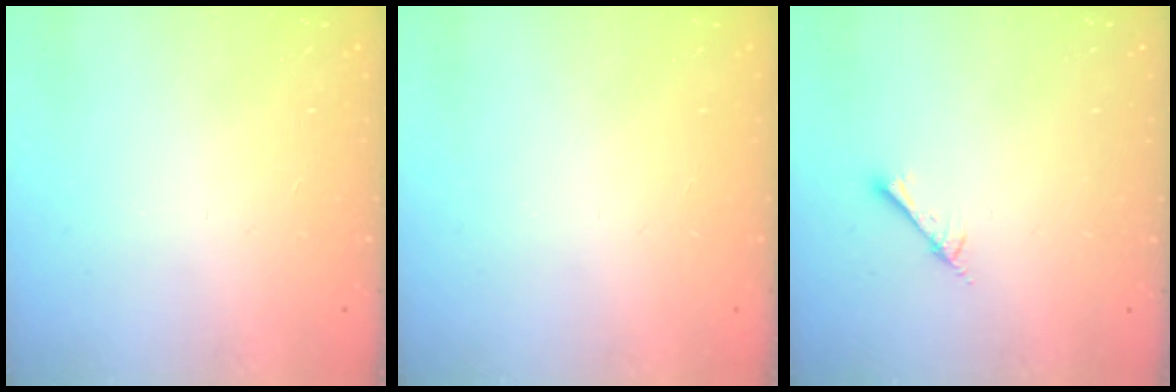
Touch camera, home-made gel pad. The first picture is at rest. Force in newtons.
{"total": 0.0}
{"total": 2.6, "press": 2.6, "slide": 0.3}